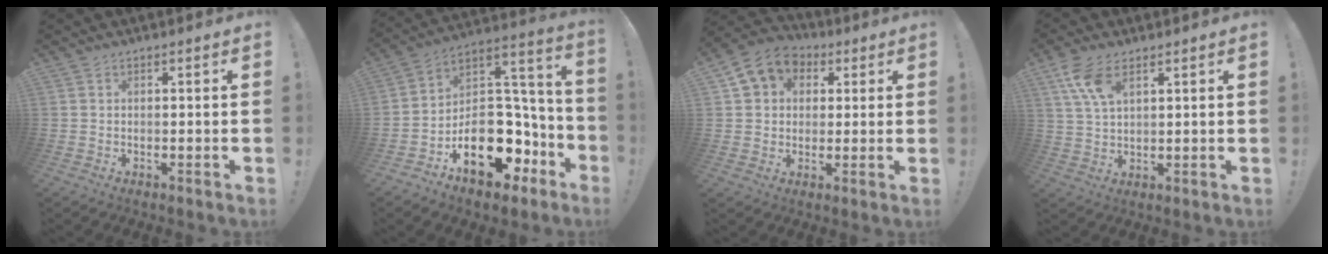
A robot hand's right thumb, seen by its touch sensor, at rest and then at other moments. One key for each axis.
{"total": 19.7, "fx": -8.4, "fy": 13.1, "fz": 12.0, "tx": -0.158, "ty": 0.047, "tz": -0.115}
{"total": 10.9, "fx": 3.8, "fy": 9.1, "fz": 4.5, "tx": -0.066, "ty": -0.008, "tz": 0.080}
{"total": 8.7, "fx": 4.7, "fy": 4.1, "fz": 6.1, "tx": -0.120, "ty": -0.013, "tz": 0.090}